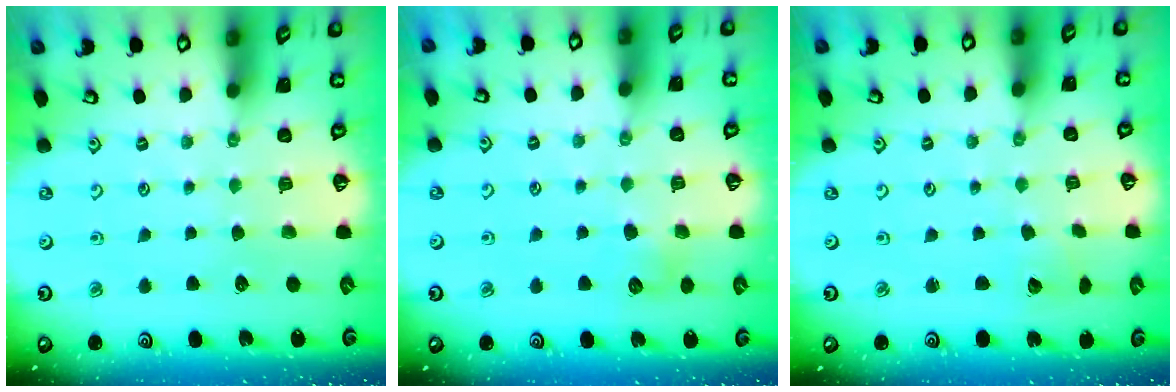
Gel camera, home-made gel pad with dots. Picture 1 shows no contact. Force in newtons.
{"total": 6.2, "press": 6.2, "slide": 0.9}
{"total": 2.7, "press": 2.7, "slide": 0.2}